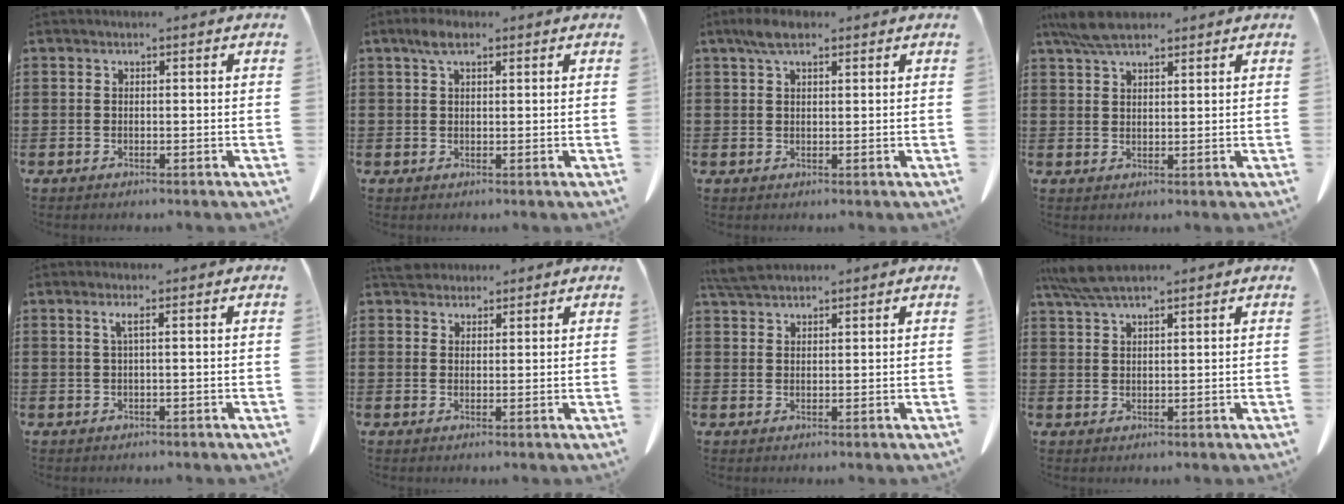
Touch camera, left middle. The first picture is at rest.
{"total": 3.0, "force": [1.8, 1.3, 2.1], "torque": [-0.047, 0.006, 0.032]}
{"total": 3.6, "force": [2.2, 1.5, 2.4], "torque": [-0.054, 0.006, 0.041]}
{"total": 5.6, "force": [4.4, 1.7, 3.1], "torque": [-0.072, -0.003, 0.084]}
{"total": 1.6, "force": [0.5, -0.1, 1.5], "torque": [-0.031, -0.004, 0.008]}
{"total": 3.4, "force": [3.1, 1.2, 0.7], "torque": [-0.014, -0.005, 0.060]}
{"total": 3.7, "force": [3.3, 0.7, 1.6], "torque": [-0.040, -0.003, 0.064]}
{"total": 5.3, "force": [4.3, 0.8, 3.1], "torque": [-0.070, -0.006, 0.081]}